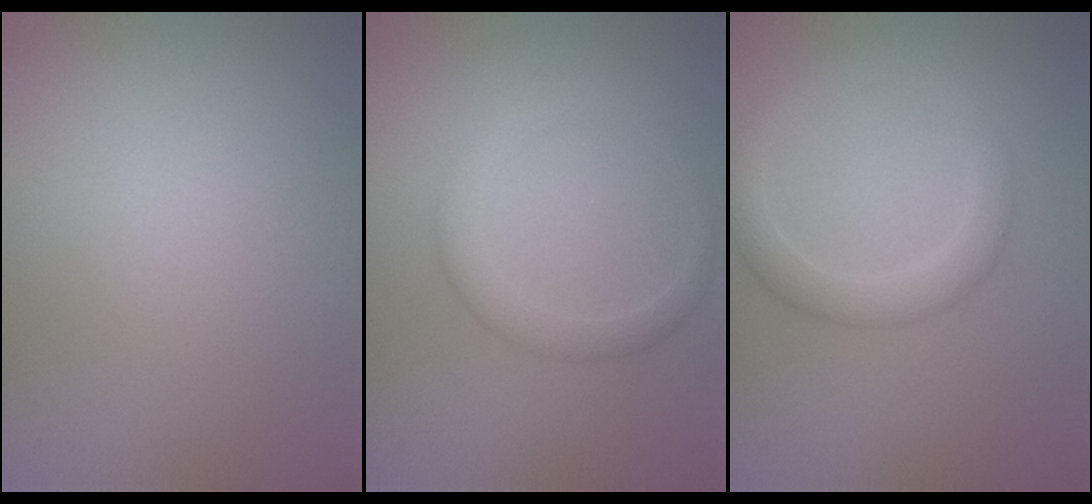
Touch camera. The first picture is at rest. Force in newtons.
{"total": 2.2, "press": 2.2, "slide": 0.1}
{"total": 2.6, "press": 2.6, "slide": 0.1}